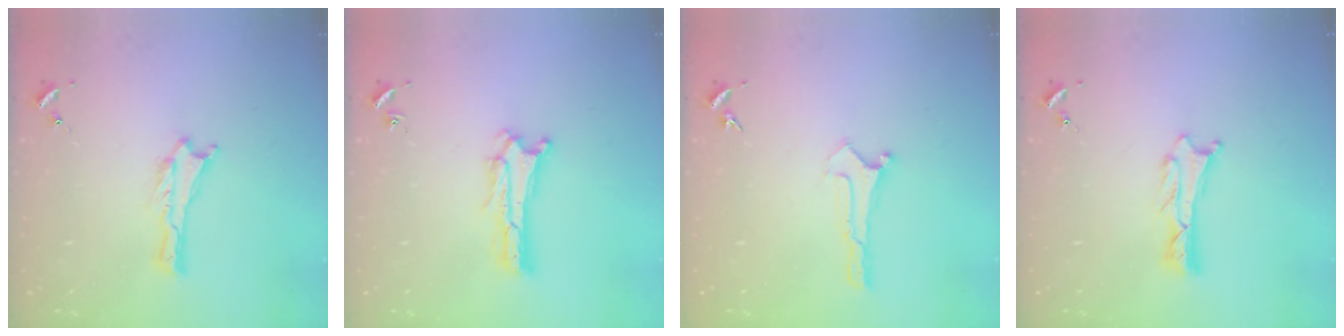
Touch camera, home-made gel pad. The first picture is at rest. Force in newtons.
{"total": 0.7, "press": 0.6, "slide": 0.2}
{"total": 0.0}
{"total": 1.3, "press": 1.2, "slide": 0.1}